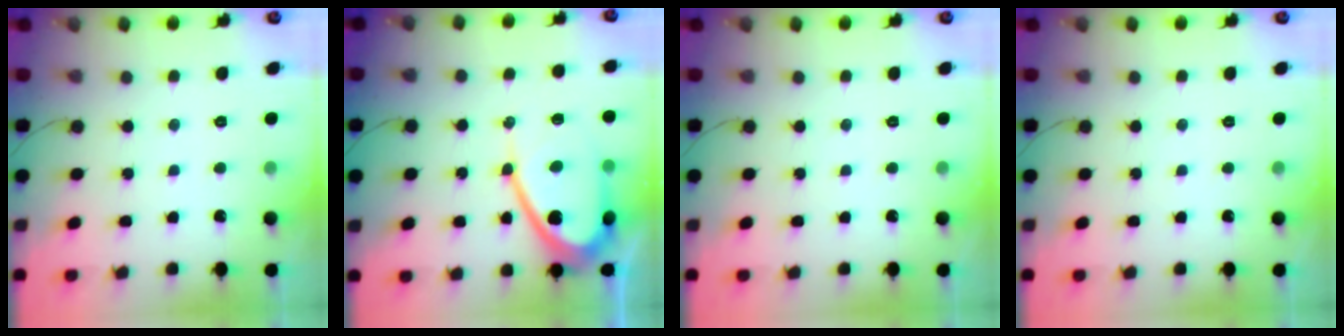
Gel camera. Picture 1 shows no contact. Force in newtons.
{"total": 13.0, "press": 13.0, "slide": 1.0}
{"total": 0.0}
{"total": 0.0}